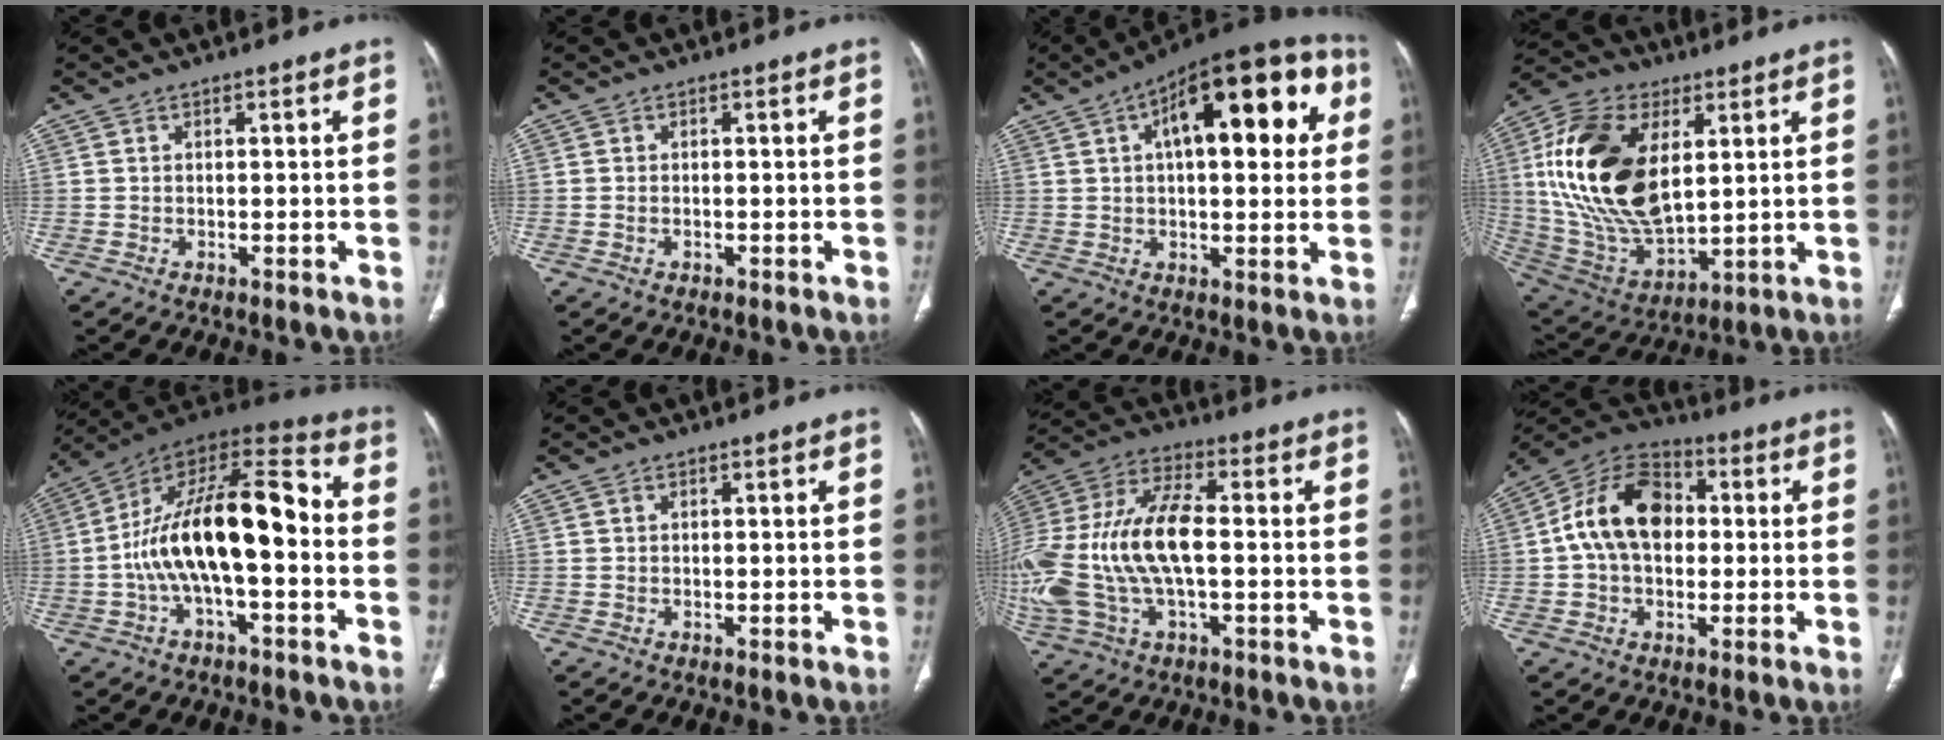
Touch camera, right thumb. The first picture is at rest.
{"total": 0.6, "force": [-0.2, 0.4, 0.4], "torque": [-0.012, 0.004, -0.001]}
{"total": 22.2, "force": [6.3, 9.7, 19.0], "torque": [-0.234, 0.030, 0.085]}
{"total": 23.9, "force": [5.4, 13.4, 19.1], "torque": [-0.365, -0.022, 0.106]}
{"total": 20.6, "force": [-2.3, 8.6, 18.6], "torque": [-0.313, 0.057, -0.042]}
{"total": 0.0}
{"total": 22.2, "force": [-1.8, 10.7, 19.4], "torque": [-0.455, 0.018, -0.031]}
{"total": 14.9, "force": [1.1, 10.4, 10.6], "torque": [-0.167, 0.029, 0.007]}